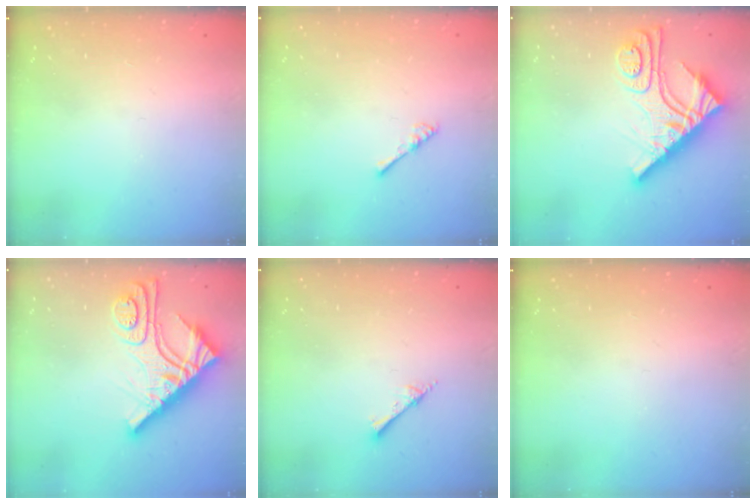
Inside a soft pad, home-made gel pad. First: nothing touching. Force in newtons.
{"total": 1.8, "press": 1.7, "slide": 0.4}
{"total": 15.2, "press": 15.1, "slide": 1.4}
{"total": 15.2, "press": 15.1, "slide": 1.4}
{"total": 2.5, "press": 2.5, "slide": 0.2}
{"total": 0.0}